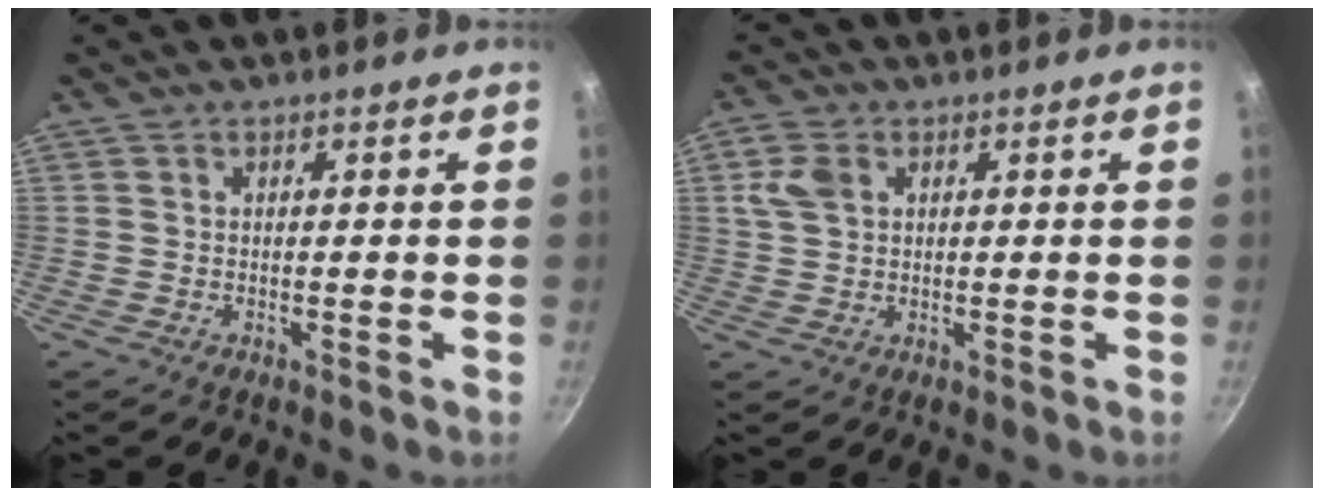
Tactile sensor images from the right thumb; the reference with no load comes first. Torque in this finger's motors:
{"motor_torque": [0.76, 0.62, 0.08, 0.17, 0.00]}